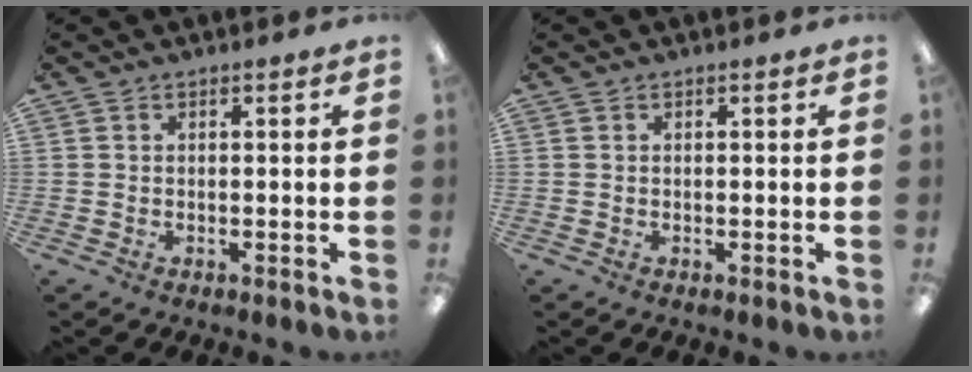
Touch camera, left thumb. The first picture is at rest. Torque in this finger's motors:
{"motor_torque": [-0.17, -0.19, 0.20, 0.05, 0.00]}